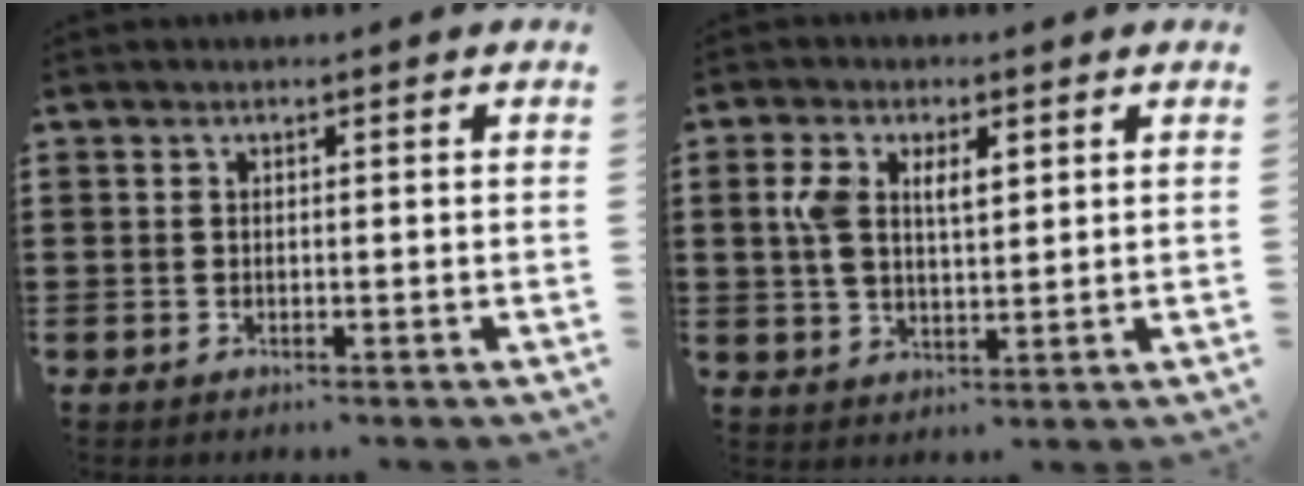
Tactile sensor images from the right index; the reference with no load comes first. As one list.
[{"total": 5.3, "force": [1.7, 2.8, 4.1], "torque": [-0.091, 0.010, 0.029]}]